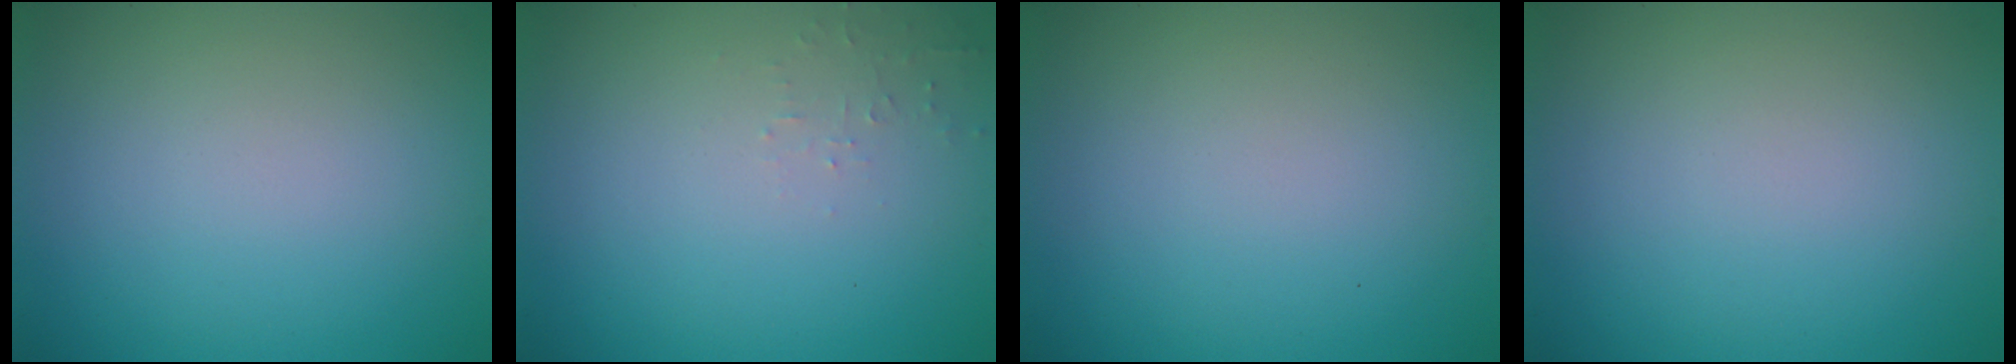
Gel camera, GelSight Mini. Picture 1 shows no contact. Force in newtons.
{"total": 0.8, "press": 0.7, "slide": 0.1}
{"total": 0.0}
{"total": 0.0}